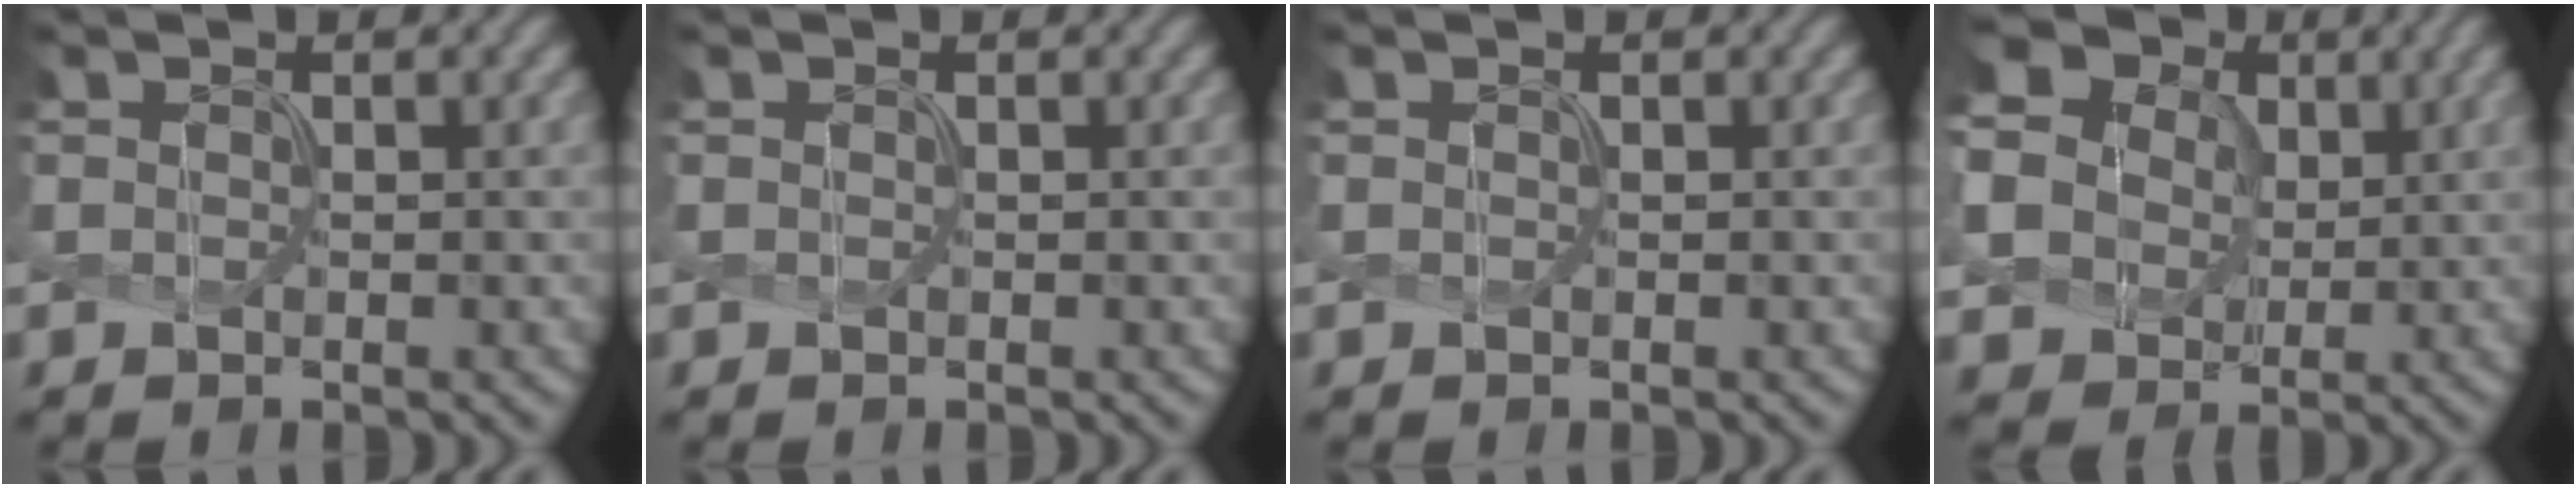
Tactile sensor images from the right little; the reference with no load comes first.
{"total": 0.0}
{"total": 0.0}
{"total": 14.8, "force": [4.3, 12.9, 5.7], "torque": [-0.176, 0.020, 0.077]}